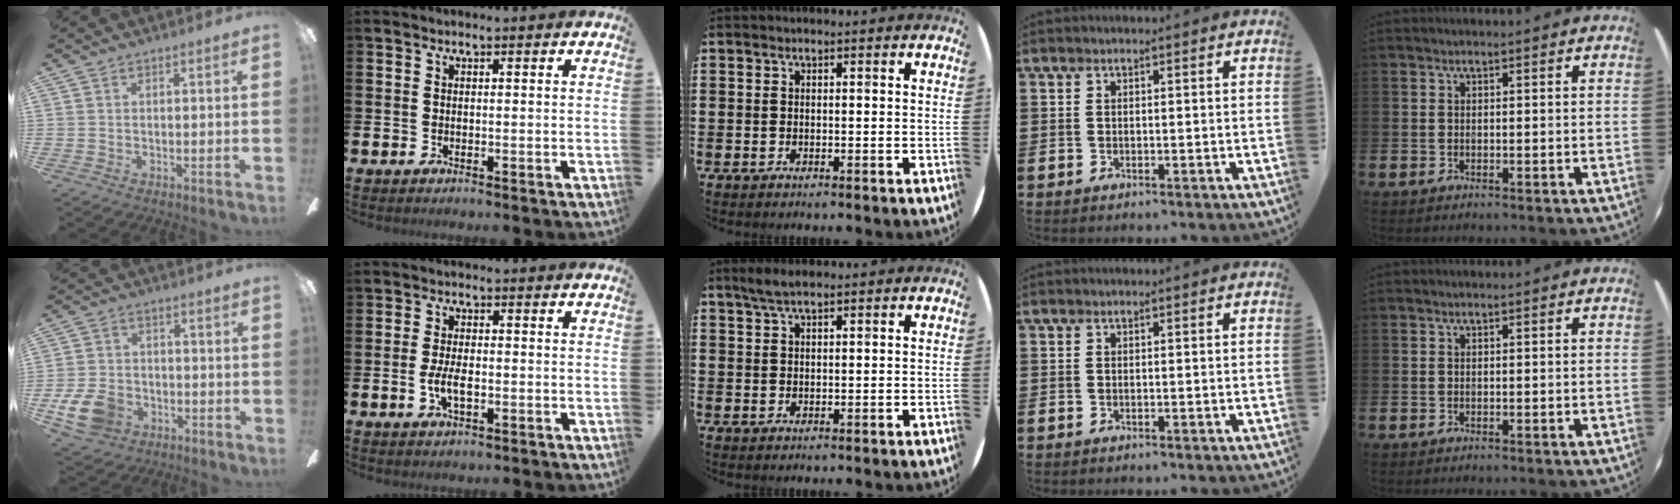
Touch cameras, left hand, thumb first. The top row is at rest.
{"thumb": {"total": 10.2, "force": [-4.5, 7.1, 5.7], "torque": [-0.129, 0.019, -0.085]}, "index": {"total": 3.5, "force": [-0.7, 1.5, 3.0], "torque": [-0.062, 0.000, -0.016]}, "middle": {"total": 2.4, "force": [1.9, 0.5, 1.4], "torque": [-0.030, 0.005, 0.034]}}